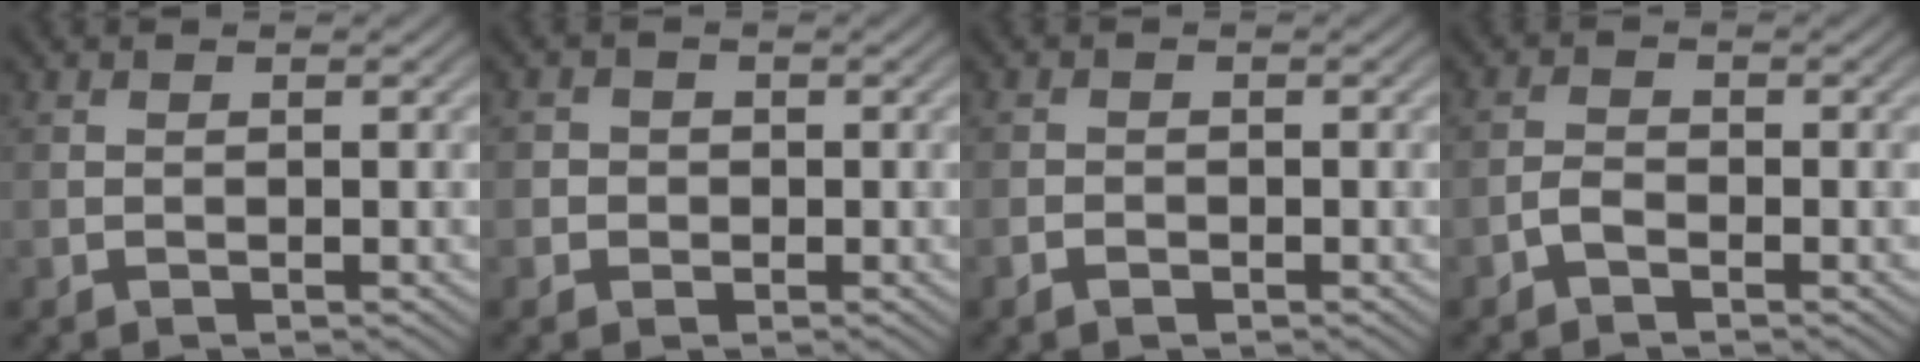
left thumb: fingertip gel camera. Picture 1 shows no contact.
{"total": 2.2, "force": [-0.1, 2.2, 0.4], "torque": [0.003, 0.000, -0.013]}
{"total": 1.4, "force": [-0.8, 0.8, 0.7], "torque": [-0.013, -0.002, -0.018]}
{"total": 1.6, "force": [-1.1, 0.8, 0.9], "torque": [-0.016, 0.004, -0.027]}